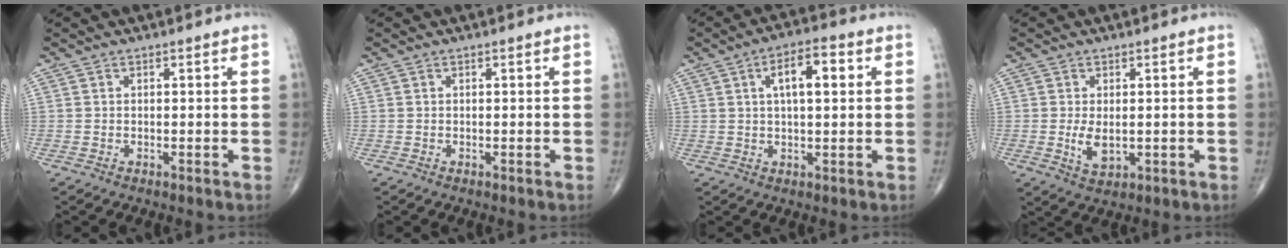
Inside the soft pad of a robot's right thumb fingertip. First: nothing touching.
{"total": 0.0}
{"total": 7.9, "force": [2.1, 3.0, 6.9], "torque": [-0.104, 0.010, 0.030]}
{"total": 4.1, "force": [-0.3, 2.3, 3.5], "torque": [-0.061, -0.011, 0.002]}